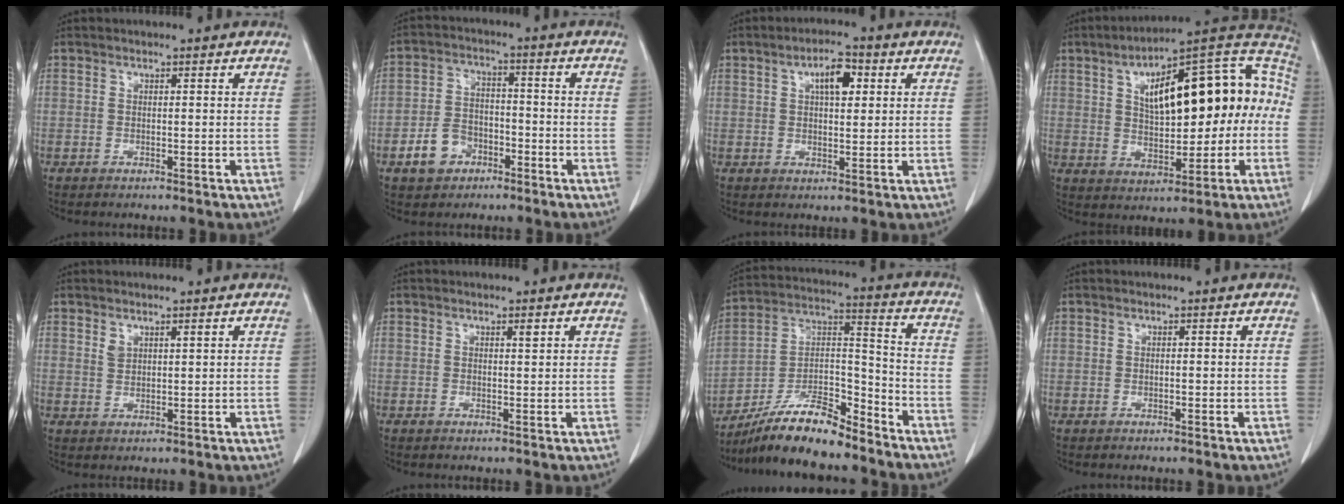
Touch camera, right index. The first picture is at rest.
{"total": 7.4, "force": [-3.7, 5.4, 3.5], "torque": [-0.082, 0.020, -0.057]}
{"total": 6.2, "force": [2.2, 2.6, 5.2], "torque": [-0.092, 0.011, 0.039]}
{"total": 23.2, "force": [3.0, 9.1, 21.2], "torque": [-0.340, 0.048, 0.050]}
{"total": 2.5, "force": [1.4, 1.3, 1.7], "torque": [-0.036, 0.004, 0.033]}
{"total": 1.2, "force": [0.6, 0.4, 0.9], "torque": [-0.019, 0.002, 0.012]}
{"total": 15.1, "force": [-12.6, 3.1, 7.7], "torque": [-0.142, 0.016, -0.225]}
{"total": 0.0}